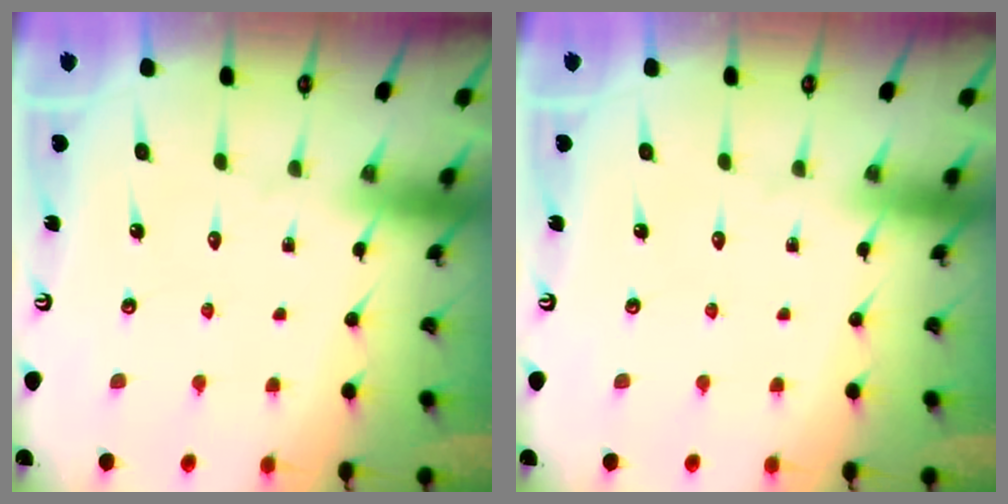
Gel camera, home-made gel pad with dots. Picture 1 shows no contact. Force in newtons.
{"total": 0.0}